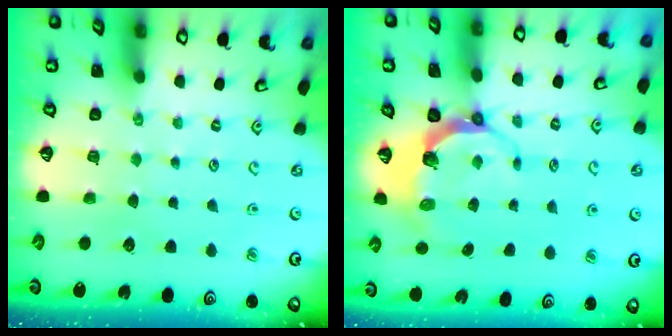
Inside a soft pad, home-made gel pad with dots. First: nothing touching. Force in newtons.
{"total": 6.8, "press": 5.8, "slide": 3.6}